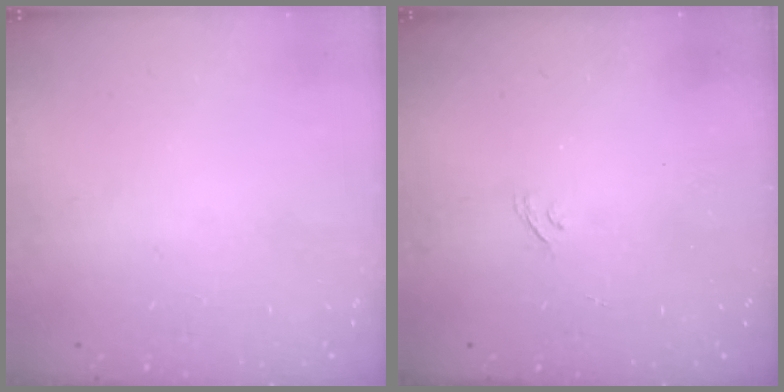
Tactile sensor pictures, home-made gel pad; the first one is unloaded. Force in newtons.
{"total": 2.2, "press": 1.9, "slide": 1.1}